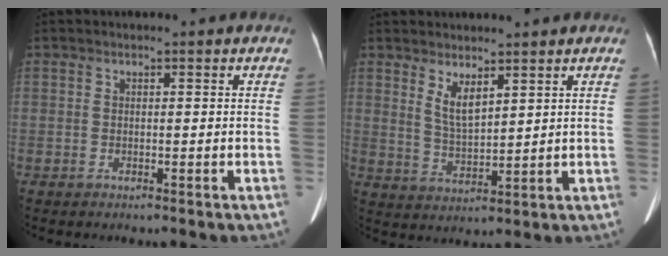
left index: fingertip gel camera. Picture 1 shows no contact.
{"total": 4.1, "force": [2.7, 1.0, 2.9], "torque": [-0.062, -0.012, 0.061]}